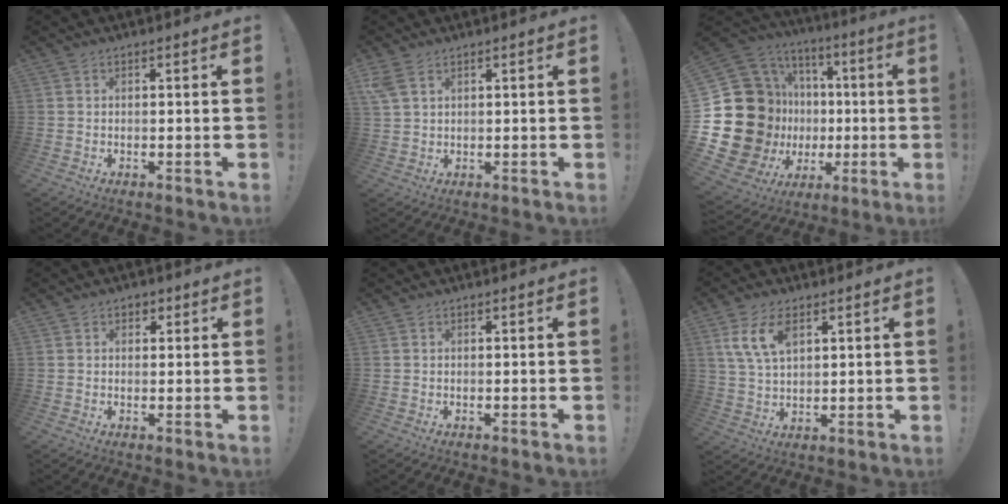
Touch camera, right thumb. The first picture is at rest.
{"total": 4.9, "force": [2.8, 2.7, 3.0], "torque": [-0.059, -0.010, 0.056]}
{"total": 26.6, "force": [-0.5, 22.0, 15.0], "torque": [-0.282, -0.034, 0.080]}
{"total": 2.0, "force": [0.7, 1.7, 0.8], "torque": [-0.002, 0.001, 0.009]}
{"total": 0.0}
{"total": 9.2, "force": [4.3, 5.0, 6.4], "torque": [-0.127, -0.005, 0.083]}